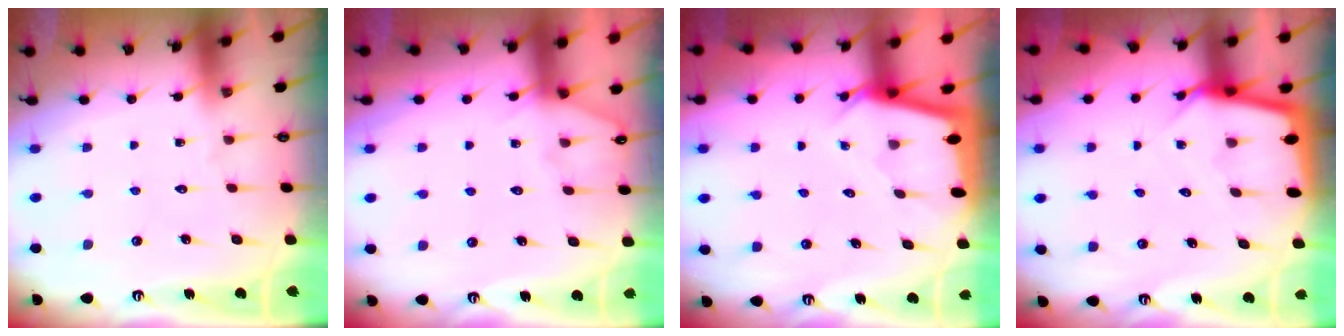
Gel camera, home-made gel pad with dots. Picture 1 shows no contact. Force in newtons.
{"total": 6.5, "press": 6.5, "slide": 0.6}
{"total": 2.3, "press": 2.3, "slide": 0.2}
{"total": 3.7, "press": 3.7, "slide": 0.3}